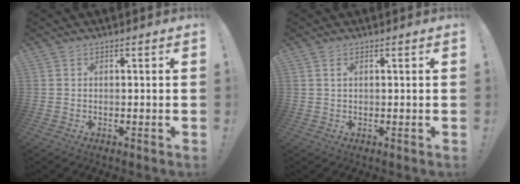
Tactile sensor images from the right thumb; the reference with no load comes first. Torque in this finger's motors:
{"motor_torque": [-0.19, -0.13, -0.02, 0.11, -0.10]}